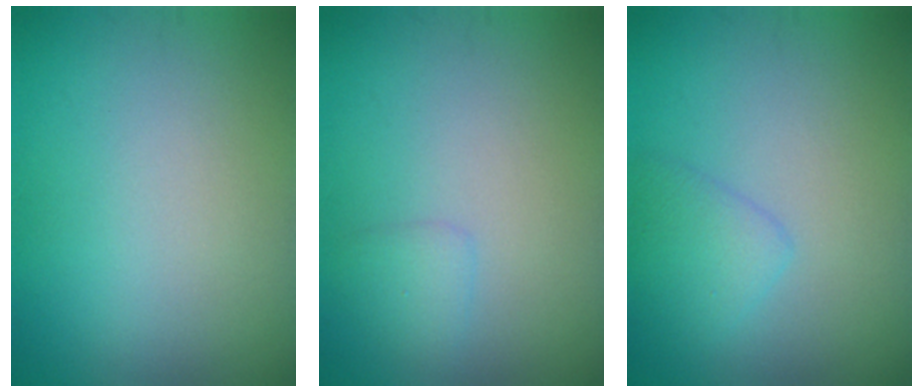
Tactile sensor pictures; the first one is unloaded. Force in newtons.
{"total": 1.0, "press": 1.0, "slide": 0.1}
{"total": 2.0, "press": 2.0, "slide": 0.2}